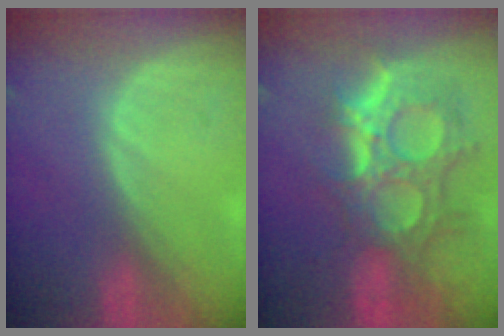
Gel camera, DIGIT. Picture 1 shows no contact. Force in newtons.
{"total": 12.0, "press": 10.6, "slide": 5.6}